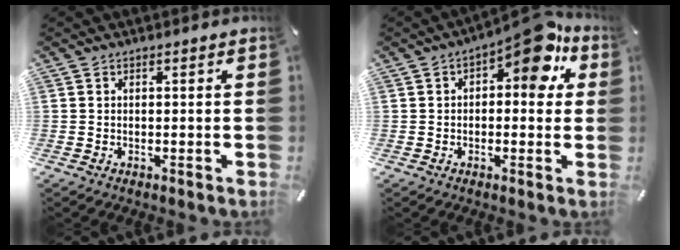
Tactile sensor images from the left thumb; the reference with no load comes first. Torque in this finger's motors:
{"motor_torque": [1.08, 0.97, 0.70, 0.34, 0.03]}